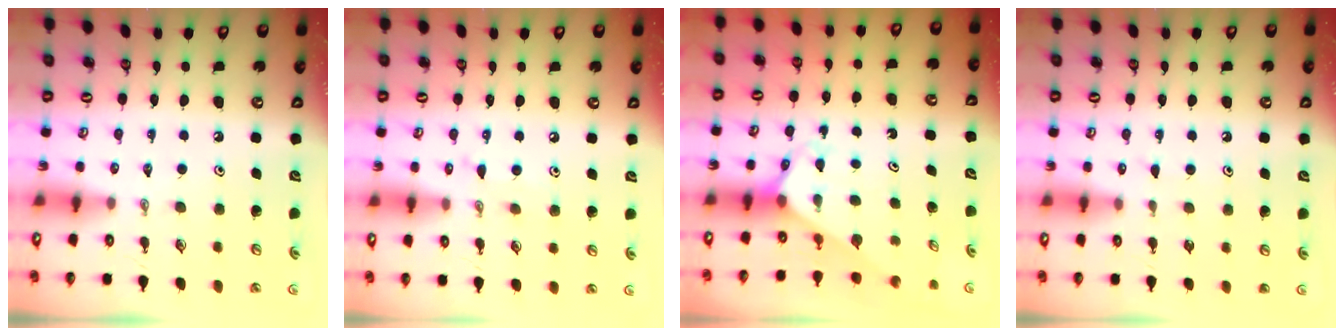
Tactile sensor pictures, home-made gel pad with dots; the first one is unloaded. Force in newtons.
{"total": 6.0, "press": 6.0, "slide": 0.4}
{"total": 2.6, "press": 2.6, "slide": 0.2}
{"total": 5.4, "press": 5.4, "slide": 0.5}